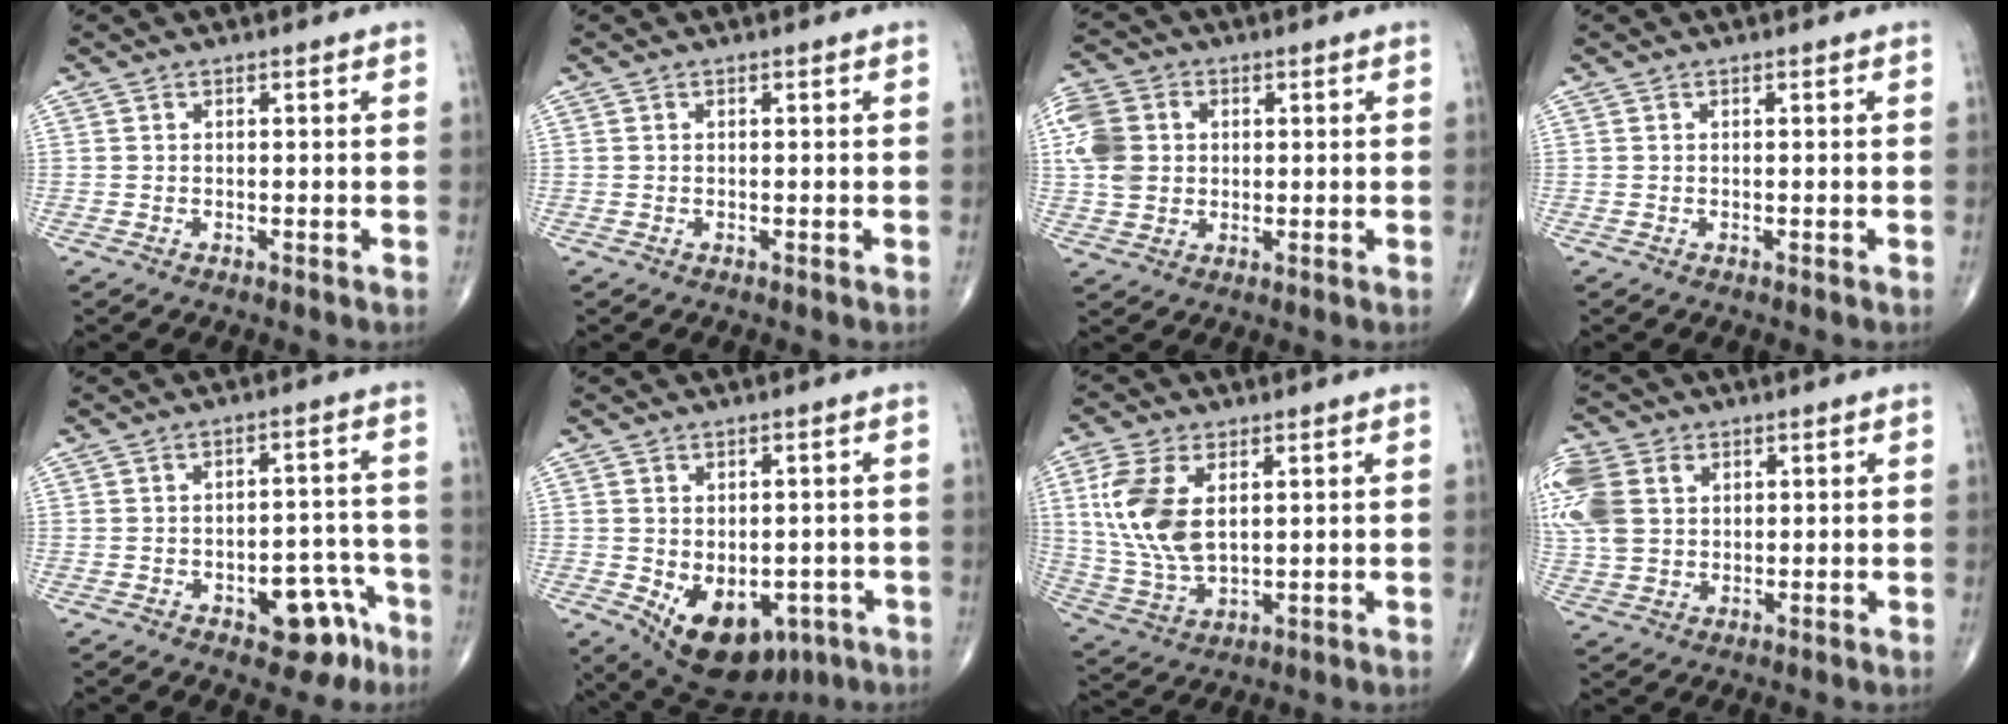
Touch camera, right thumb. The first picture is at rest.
{"total": 0.0}
{"total": 10.4, "force": [1.5, 8.5, 5.8], "torque": [-0.117, 0.008, 0.025]}
{"total": 0.0}
{"total": 9.2, "force": [-4.7, 4.9, 6.1], "torque": [-0.043, 0.046, -0.054]}
{"total": 13.6, "force": [-5.0, 8.6, 9.3], "torque": [-0.118, -0.002, -0.053]}
{"total": 13.2, "force": [3.2, 7.4, 10.4], "torque": [-0.221, -0.011, 0.071]}
{"total": 14.3, "force": [3.7, 10.9, 8.4], "torque": [-0.208, 0.007, 0.072]}